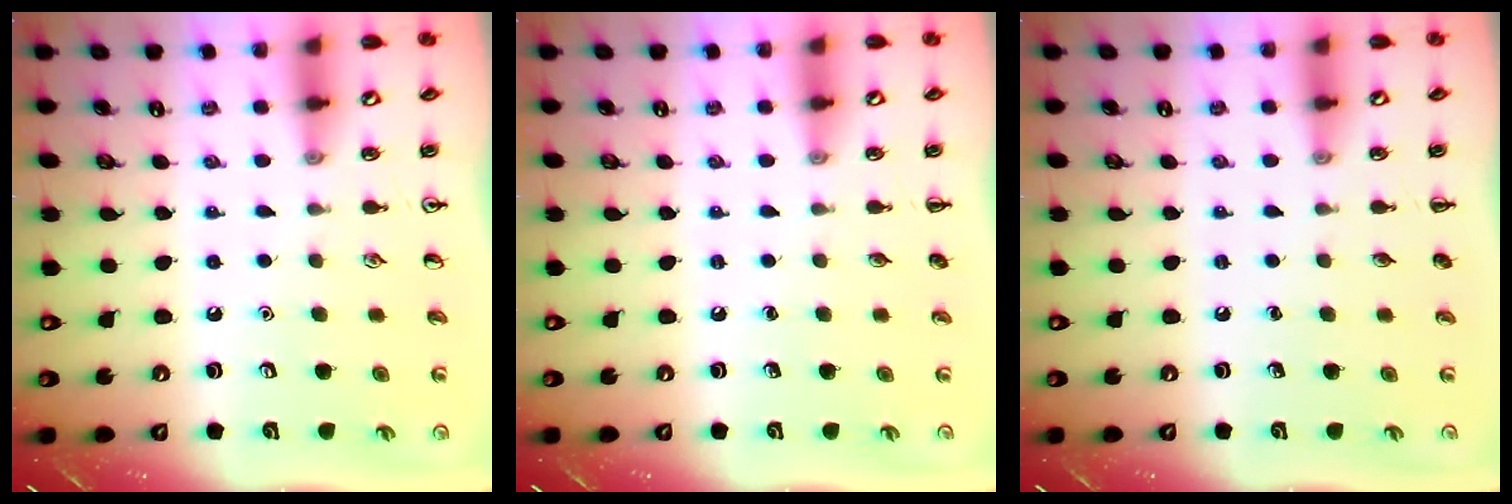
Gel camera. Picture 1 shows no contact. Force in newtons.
{"total": 0.0}
{"total": 0.0}